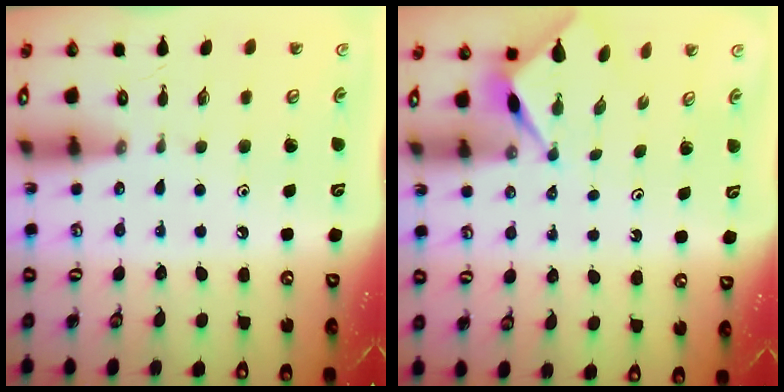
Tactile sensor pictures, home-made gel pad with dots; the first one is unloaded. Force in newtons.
{"total": 2.8, "press": 2.8, "slide": 0.2}